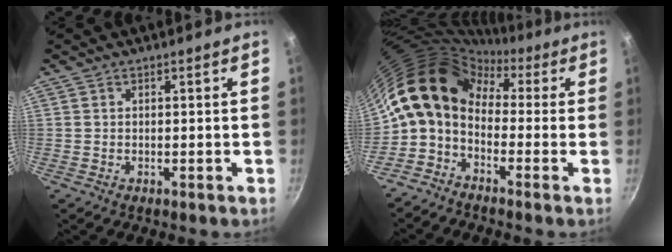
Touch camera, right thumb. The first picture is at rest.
{"total": 13.4, "force": [1.0, 9.6, 9.3], "torque": [-0.159, 0.038, -0.008]}